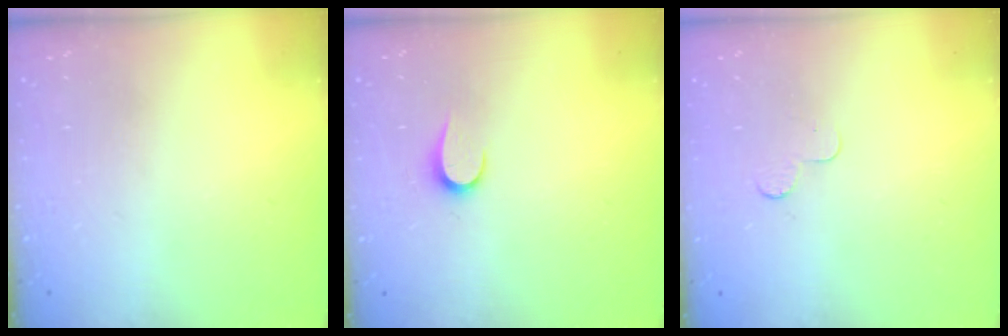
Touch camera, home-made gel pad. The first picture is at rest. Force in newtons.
{"total": 5.0, "press": 5.0, "slide": 0.5}
{"total": 2.3, "press": 2.3, "slide": 0.2}